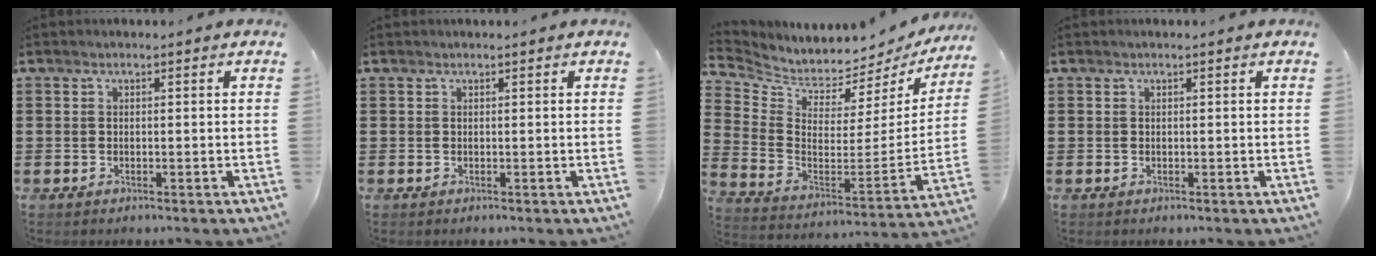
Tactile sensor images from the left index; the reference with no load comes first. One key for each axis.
{"total": 0.0}
{"total": 4.2, "fx": 4.0, "fy": 1.2, "fz": 0.5, "tx": -0.041, "ty": -0.055, "tz": 0.064}
{"total": 0.0}